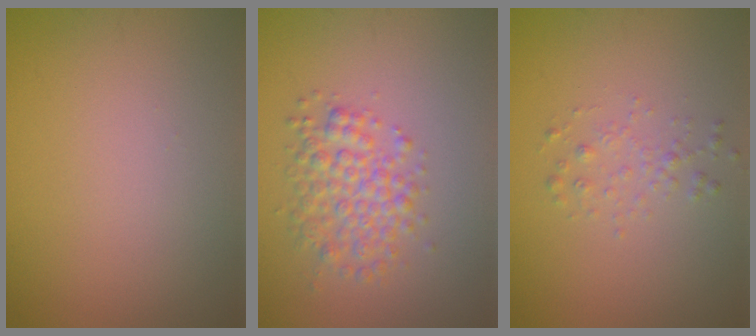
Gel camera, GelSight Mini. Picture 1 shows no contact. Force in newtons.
{"total": 3.8, "press": 3.8, "slide": 0.1}
{"total": 1.2, "press": 1.2, "slide": 0.0}